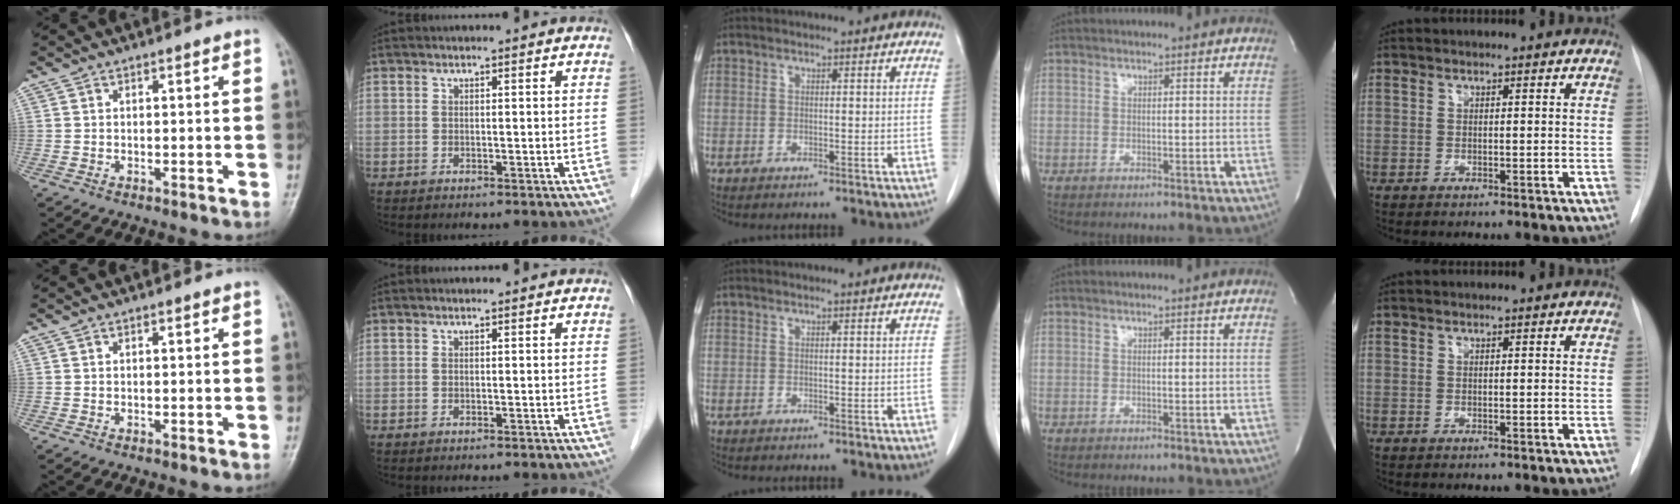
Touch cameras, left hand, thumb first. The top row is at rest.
{}